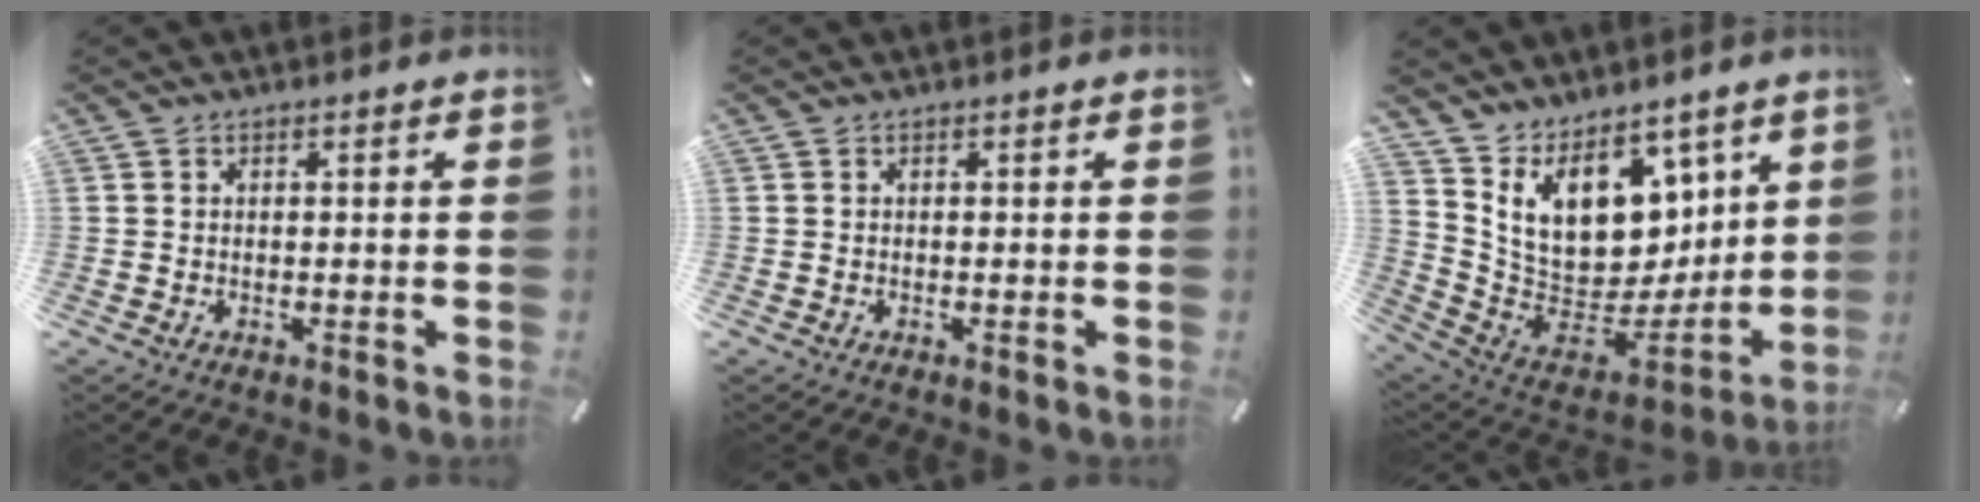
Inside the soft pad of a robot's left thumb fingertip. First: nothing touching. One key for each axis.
{"total": 0.0}
{"total": 14.4, "fx": 6.9, "fy": 10.8, "fz": 6.4, "tx": -0.126, "ty": -0.083, "tz": 0.140}